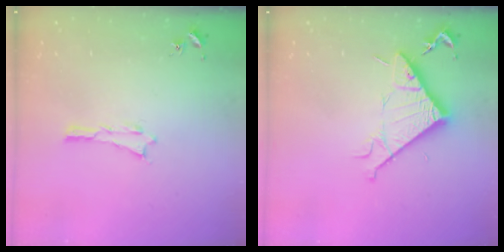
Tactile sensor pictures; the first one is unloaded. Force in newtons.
{"total": 8.3, "press": 8.3, "slide": 0.6}